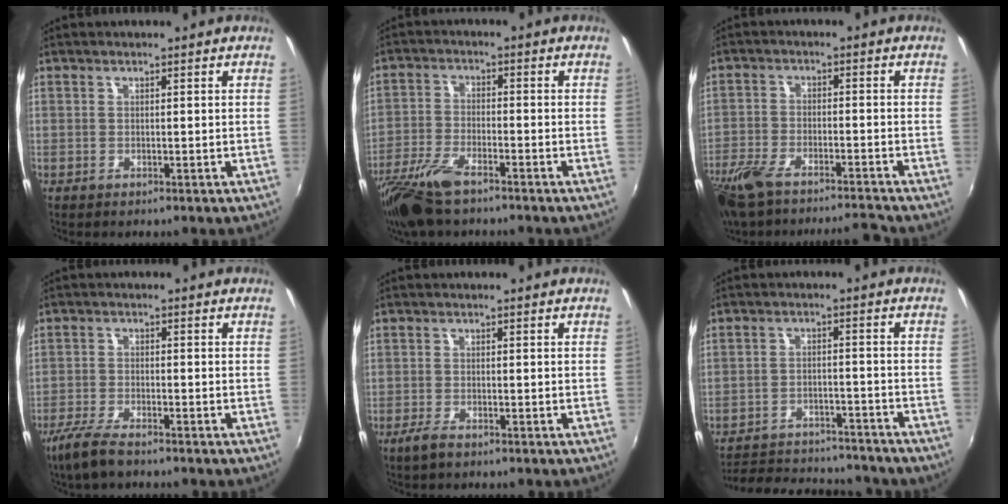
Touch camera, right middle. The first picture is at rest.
{"total": 10.5, "force": [-7.8, 3.0, 6.3], "torque": [-0.148, -0.028, -0.155]}
{"total": 12.0, "force": [-10.3, 1.9, 5.8], "torque": [-0.145, -0.019, -0.187]}
{"total": 6.7, "force": [-5.2, 1.5, 3.9], "torque": [-0.107, -0.019, -0.102]}
{"total": 2.5, "force": [-1.9, 0.6, 1.5], "torque": [-0.042, -0.004, -0.038]}
{"total": 19.5, "force": [-17.2, 5.5, 7.4], "torque": [-0.153, -0.002, -0.229]}